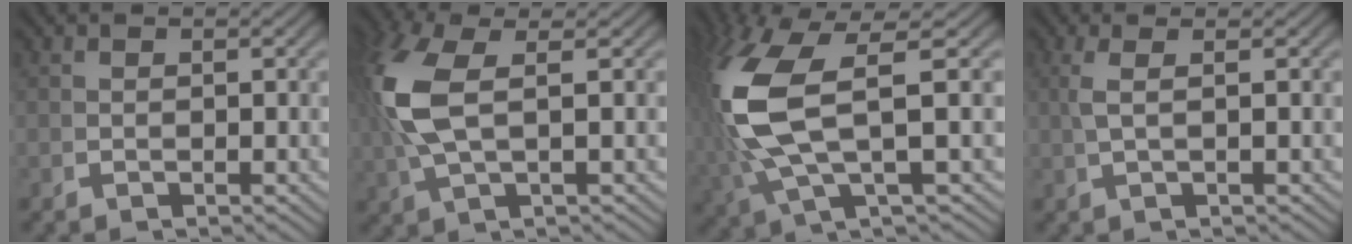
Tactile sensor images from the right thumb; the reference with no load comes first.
{"total": 6.3, "force": [1.1, 2.8, 5.5], "torque": [-0.154, -0.008, 0.039]}
{"total": 11.1, "force": [0.5, 5.3, 9.8], "torque": [-0.225, -0.015, 0.021]}
{"total": 2.1, "force": [0.8, -0.2, 1.9], "torque": [-0.046, 0.004, 0.022]}